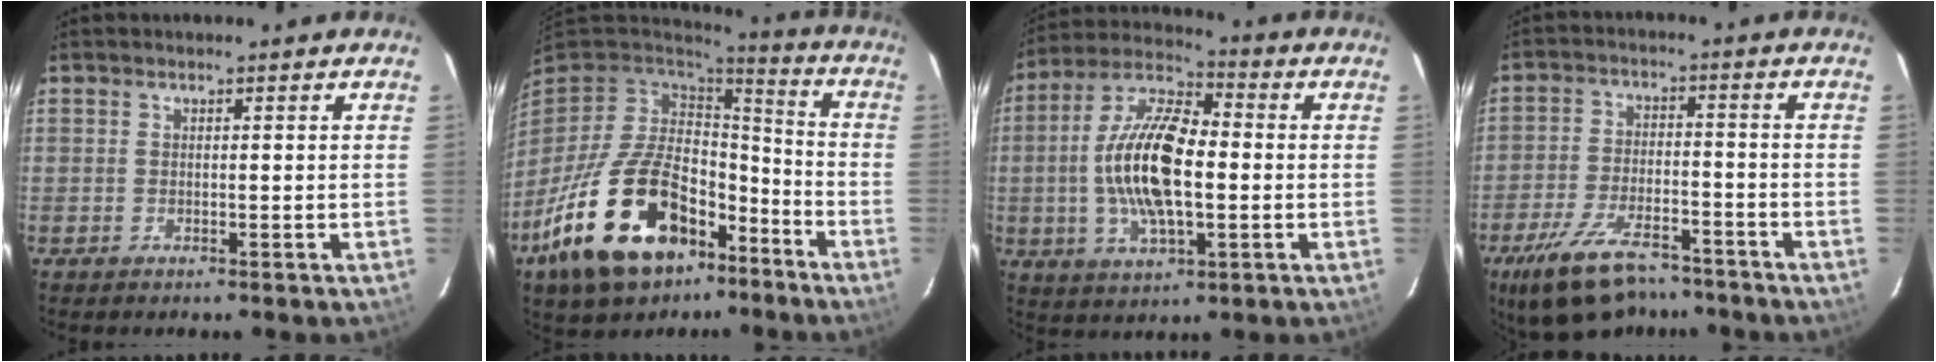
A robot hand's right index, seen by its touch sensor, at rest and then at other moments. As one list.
[{"total": 25.7, "force": [-13.6, 14.3, 16.6], "torque": [-0.338, -0.016, -0.214]}, {"total": 16.3, "force": [-1.1, 6.7, 14.8], "torque": [-0.297, 0.011, -0.026]}, {"total": 15.1, "force": [-11.3, 6.1, 7.9], "torque": [-0.172, -0.019, -0.188]}]